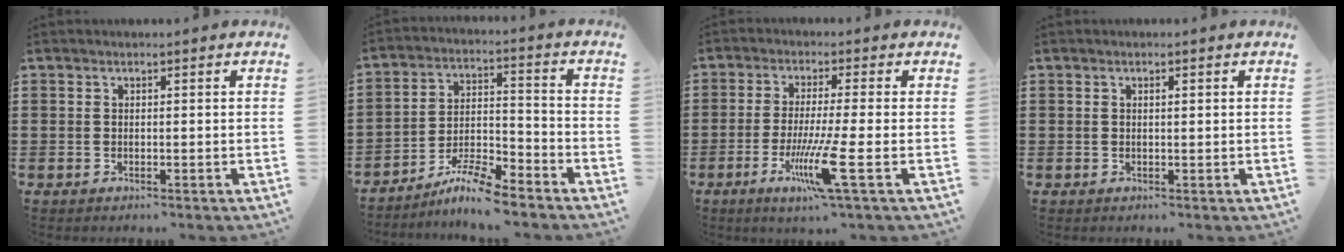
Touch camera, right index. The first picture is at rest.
{"total": 7.1, "force": [-6.4, 0.4, 3.1], "torque": [-0.062, 0.002, -0.123]}
{"total": 8.9, "force": [-3.1, 0.0, 8.3], "torque": [-0.164, -0.024, -0.057]}
{"total": 0.8, "force": [0.3, 0.3, 0.7], "torque": [-0.014, 0.002, 0.004]}